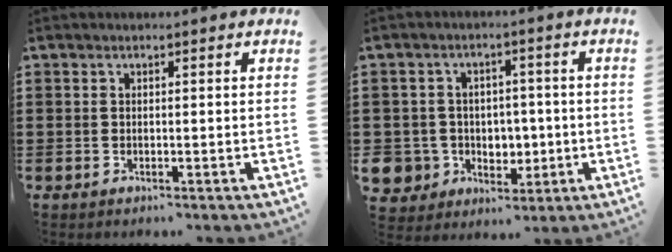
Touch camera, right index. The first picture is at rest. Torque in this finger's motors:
{"motor_torque": [0.35, 0.00, 0.26, 0.09]}